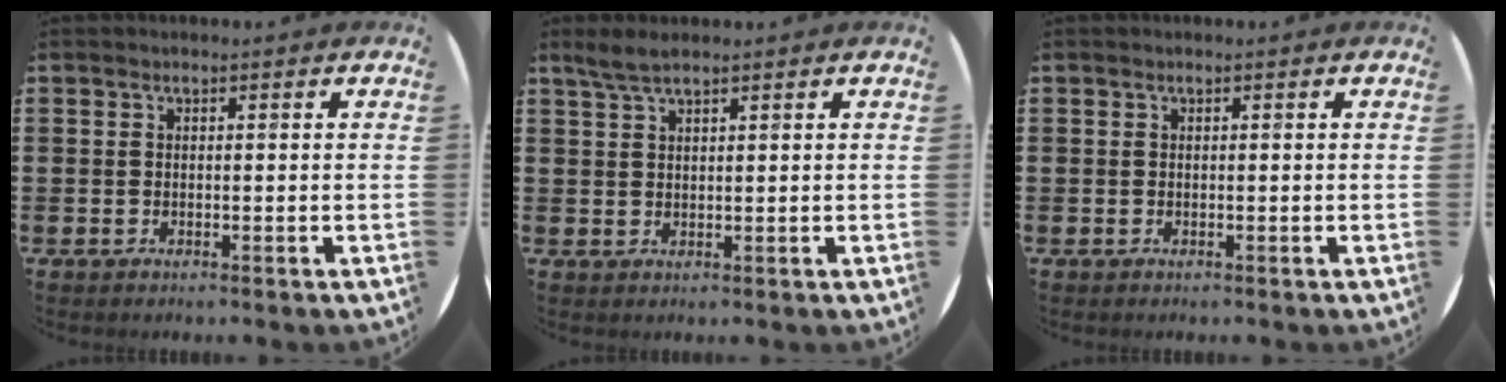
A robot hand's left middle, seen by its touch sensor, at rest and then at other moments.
{"total": 2.6, "force": [2.1, 0.4, 1.5], "torque": [-0.032, 0.004, 0.037]}
{"total": 0.0}